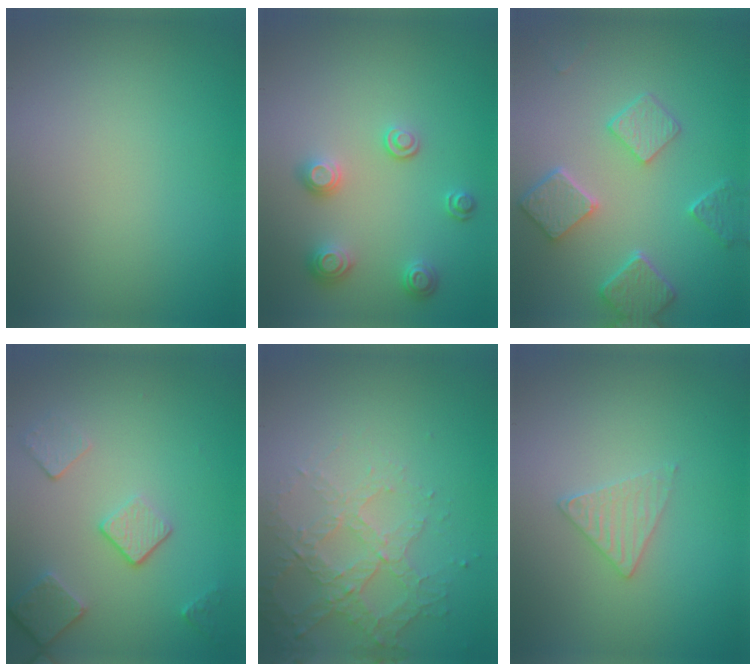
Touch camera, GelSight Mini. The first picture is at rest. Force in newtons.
{"total": 2.5, "press": 2.3, "slide": 0.9}
{"total": 5.0, "press": 4.0, "slide": 3.0}
{"total": 3.7, "press": 3.0, "slide": 2.3}
{"total": 4.2, "press": 3.1, "slide": 2.9}
{"total": 1.8, "press": 1.8, "slide": 0.3}